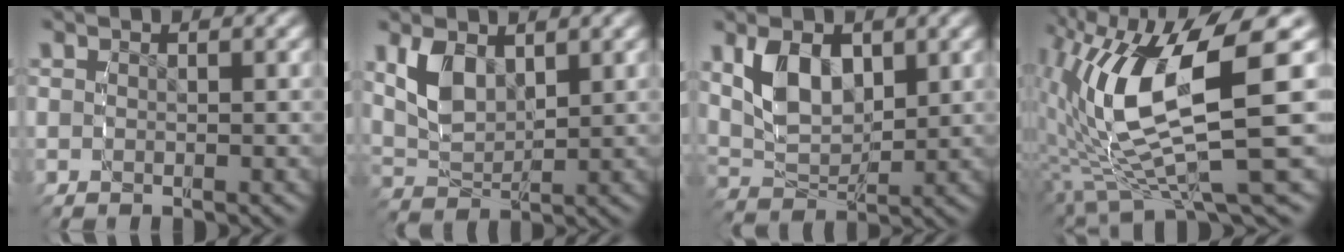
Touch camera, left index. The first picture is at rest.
{"total": 4.4, "force": [1.5, 2.8, 3.0], "torque": [-0.076, -0.011, 0.035]}
{"total": 5.9, "force": [1.5, 3.9, 4.2], "torque": [-0.094, -0.016, 0.036]}
{"total": 12.1, "force": [-0.7, 5.7, 10.7], "torque": [-0.209, -0.031, 0.016]}